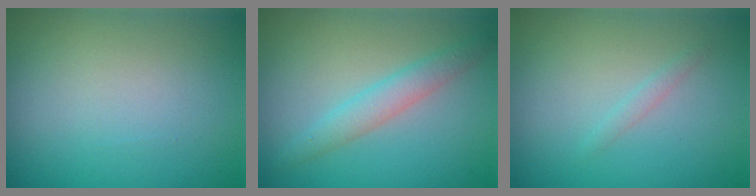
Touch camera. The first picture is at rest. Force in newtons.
{"total": 2.5, "press": 2.5, "slide": 0.2}
{"total": 0.8, "press": 0.8, "slide": 0.1}